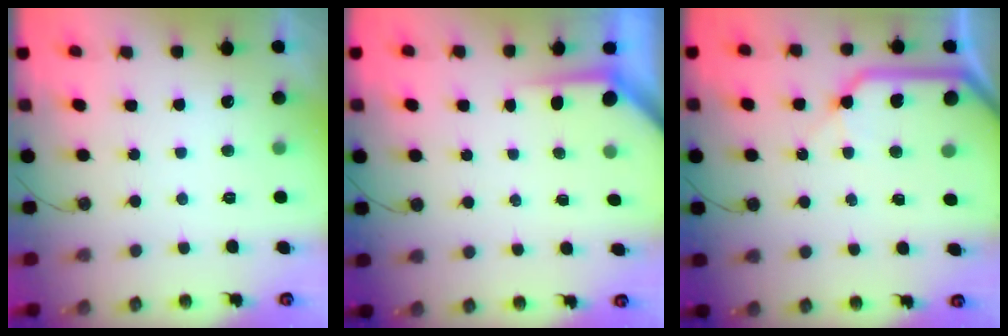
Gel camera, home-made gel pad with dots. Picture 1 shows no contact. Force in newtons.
{"total": 3.5, "press": 3.5, "slide": 0.3}
{"total": 12.3, "press": 12.3, "slide": 1.2}